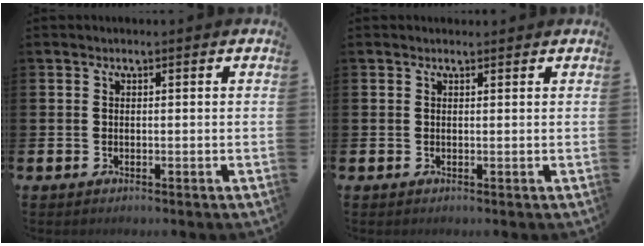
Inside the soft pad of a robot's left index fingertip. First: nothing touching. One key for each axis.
{"total": 0.6, "fx": 0.6, "fy": 0.2, "fz": 0.0, "tx": 0.009, "ty": -0.002, "tz": 0.009}